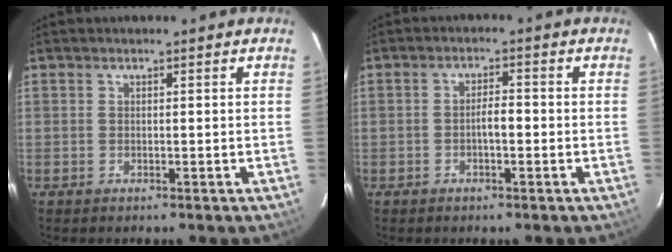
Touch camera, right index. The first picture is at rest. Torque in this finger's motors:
{"motor_torque": [0.36, 0.05, 0.05, 0.04]}